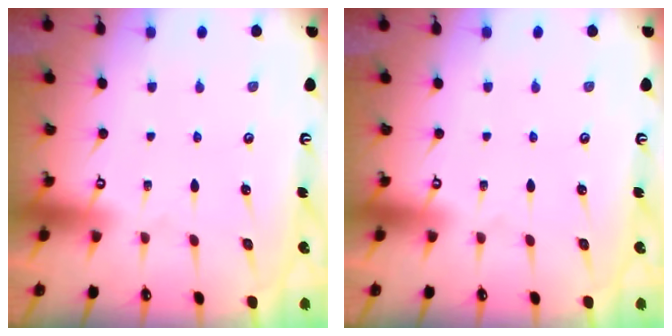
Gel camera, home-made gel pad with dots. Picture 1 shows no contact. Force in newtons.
{"total": 0.0}